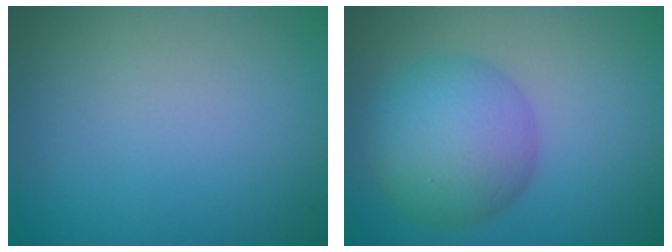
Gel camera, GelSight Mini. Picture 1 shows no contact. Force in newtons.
{"total": 6.6, "press": 6.6, "slide": 0.1}